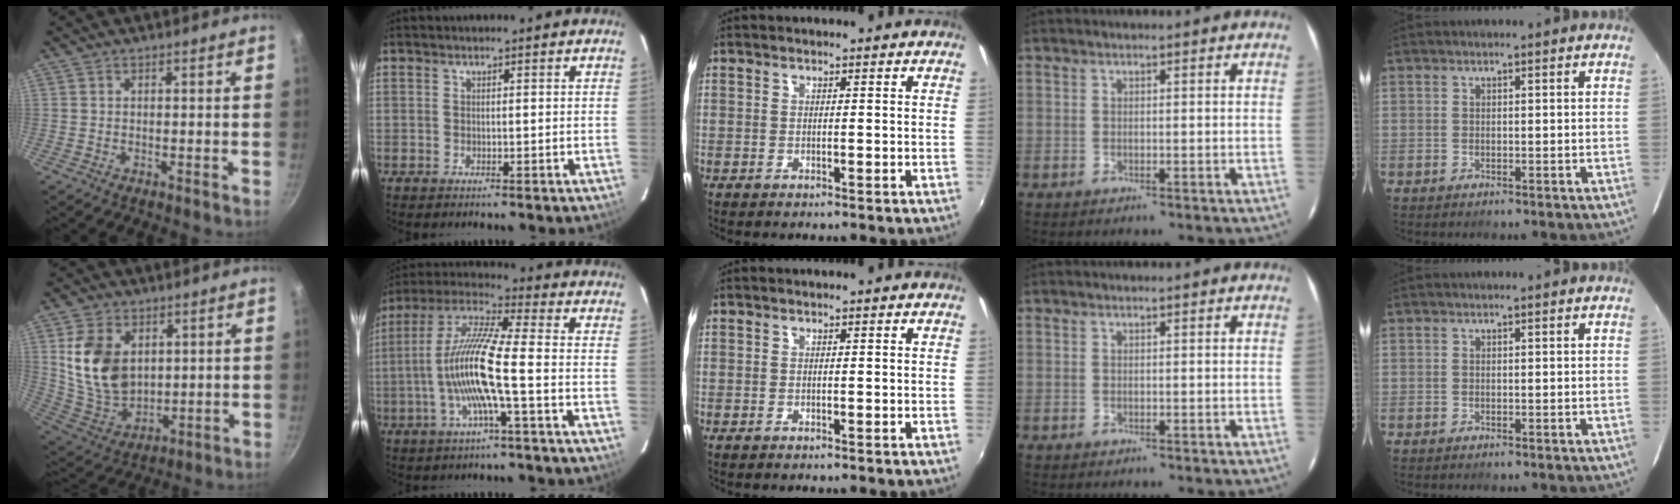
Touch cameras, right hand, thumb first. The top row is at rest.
{"thumb": {"total": 14.6, "force": [3.4, 10.3, 9.8], "torque": [-0.159, -0.028, 0.080]}, "index": {"total": 13.4, "force": [-3.2, 0.8, 13.0], "torque": [-0.254, 0.002, -0.065]}}